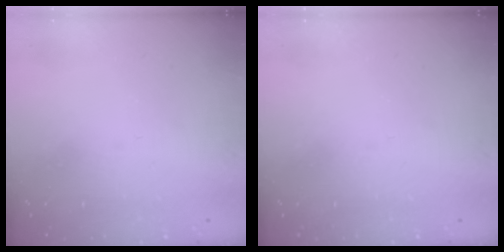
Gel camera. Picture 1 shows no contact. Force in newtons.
{"total": 0.0}